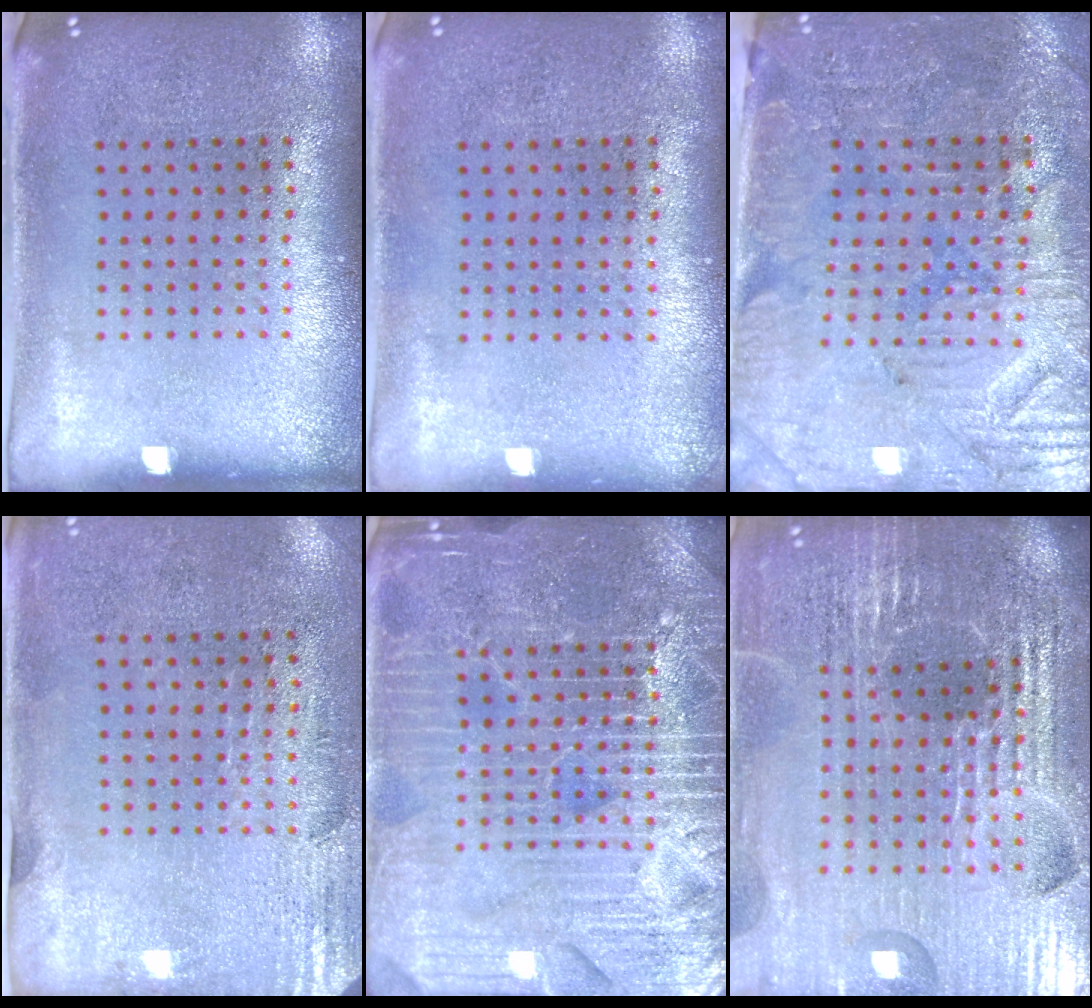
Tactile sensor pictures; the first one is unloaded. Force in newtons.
{"total": 0.0}
{"total": 3.7, "press": 3.3, "slide": 1.6}
{"total": 2.9, "press": 2.4, "slide": 1.5}
{"total": 7.2, "press": 7.1, "slide": 1.0}
{"total": 6.2, "press": 5.5, "slide": 2.8}